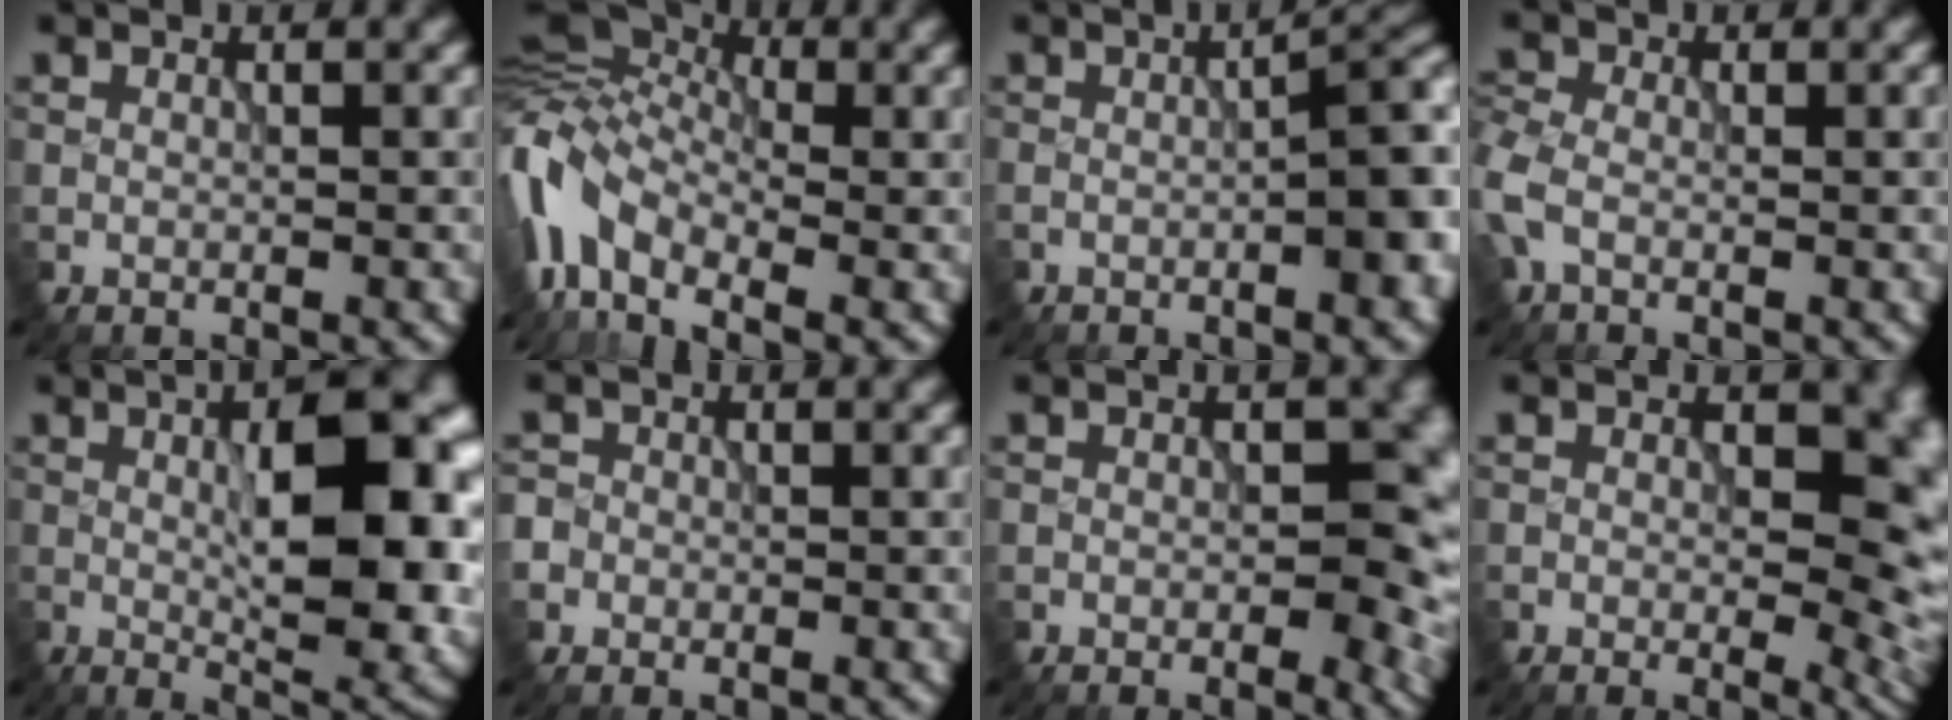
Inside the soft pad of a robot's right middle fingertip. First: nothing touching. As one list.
[{"total": 9.0, "force": [-2.9, 5.5, 6.4], "torque": [-0.142, 0.006, -0.079]}, {"total": 7.9, "force": [-0.9, 2.5, 7.4], "torque": [-0.064, 0.007, -0.015]}, {"total": 3.8, "force": [-0.5, 2.5, 2.9], "torque": [-0.066, 0.002, -0.021]}, {"total": 13.4, "force": [0.4, 5.2, 12.3], "torque": [-0.143, 0.007, 0.008]}, {"total": 2.4, "force": [-0.5, 2.3, 0.3], "torque": [0.003, 0.010, -0.020]}, {"total": 8.5, "force": [-0.7, 4.7, 7.0], "torque": [-0.062, -0.005, -0.011]}, {"total": 11.2, "force": [0.9, 6.9, 8.8], "torque": [-0.078, -0.011, 0.020]}]